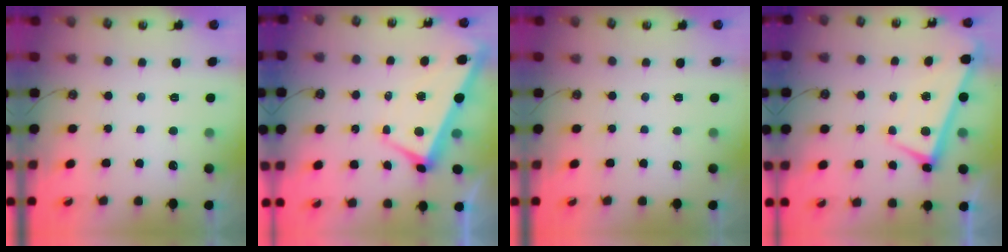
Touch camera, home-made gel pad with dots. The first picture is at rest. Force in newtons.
{"total": 0.8, "press": 0.2, "slide": 0.8}
{"total": 0.0}
{"total": 1.3, "press": 1.2, "slide": 0.3}